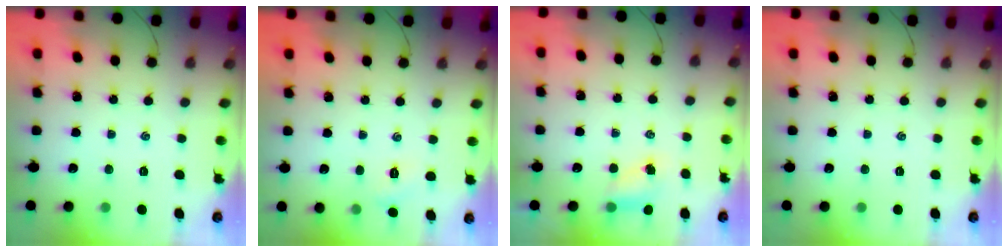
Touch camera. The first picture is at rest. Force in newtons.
{"total": 2.8, "press": 2.7, "slide": 0.8}
{"total": 4.8, "press": 4.8, "slide": 0.7}
{"total": 0.0}